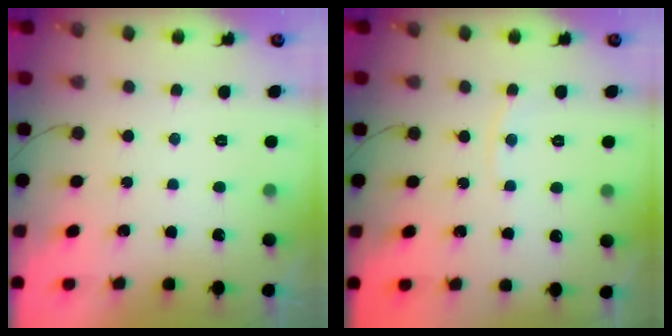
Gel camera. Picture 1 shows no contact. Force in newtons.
{"total": 4.5, "press": 4.5, "slide": 0.4}